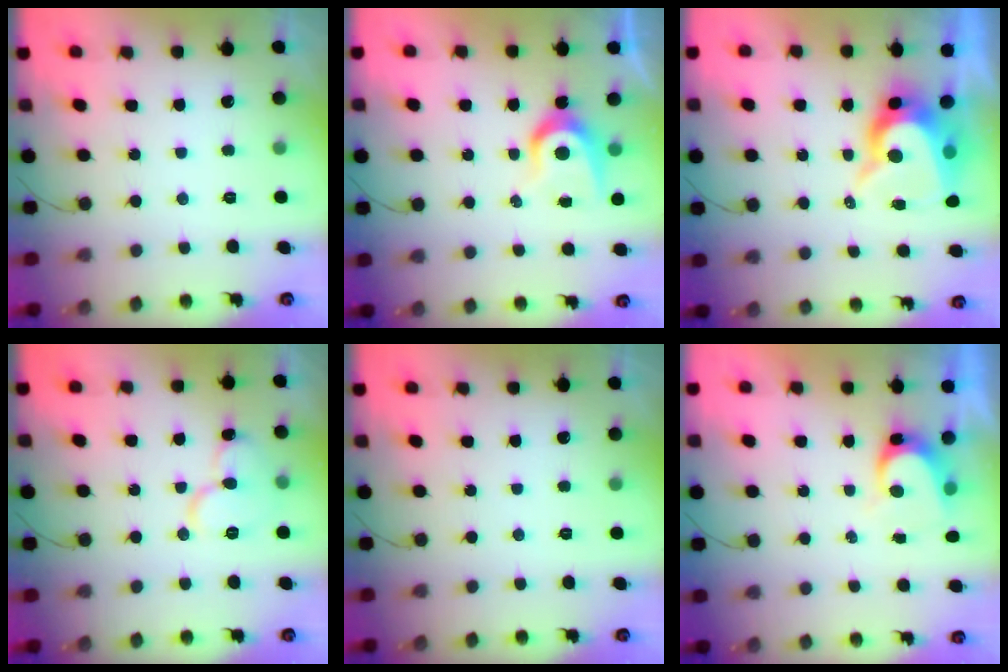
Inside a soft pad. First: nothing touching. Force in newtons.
{"total": 7.5, "press": 7.5, "slide": 0.4}
{"total": 10.2, "press": 10.2, "slide": 0.7}
{"total": 9.8, "press": 9.7, "slide": 1.1}
{"total": 0.0}
{"total": 4.4, "press": 4.4, "slide": 0.5}